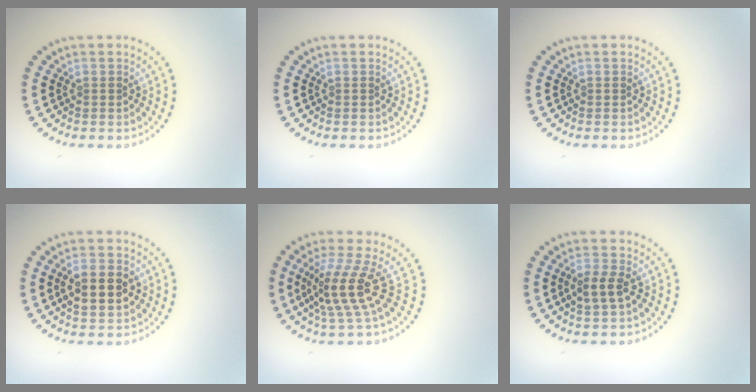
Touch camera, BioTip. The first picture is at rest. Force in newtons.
{"total": 0.0}
{"total": 0.0}
{"total": 3.8, "press": 3.8, "slide": 0.2}
{"total": 4.2, "press": 3.0, "slide": 2.9}
{"total": 2.4, "press": 2.3, "slide": 0.5}